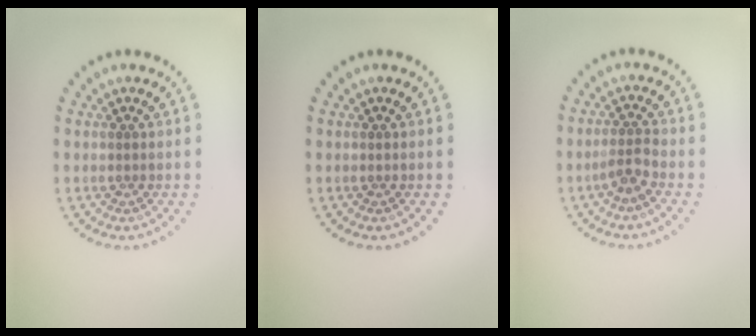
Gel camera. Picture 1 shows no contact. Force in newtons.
{"total": 0.0}
{"total": 1.9, "press": 1.4, "slide": 1.3}